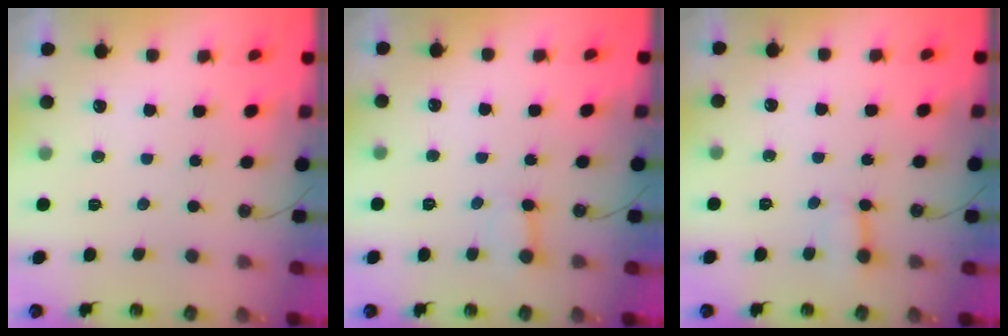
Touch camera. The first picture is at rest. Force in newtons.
{"total": 2.6, "press": 2.6, "slide": 0.3}
{"total": 3.7, "press": 3.7, "slide": 0.2}